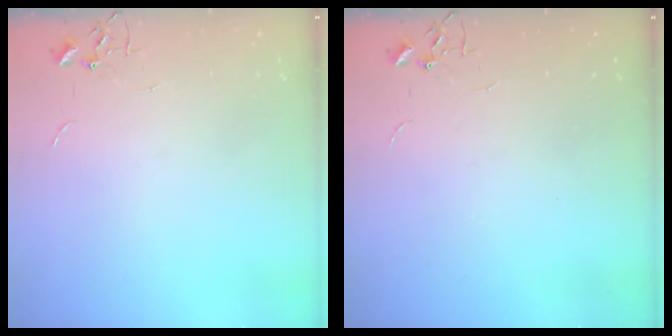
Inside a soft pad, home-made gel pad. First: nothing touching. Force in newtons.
{"total": 0.0}